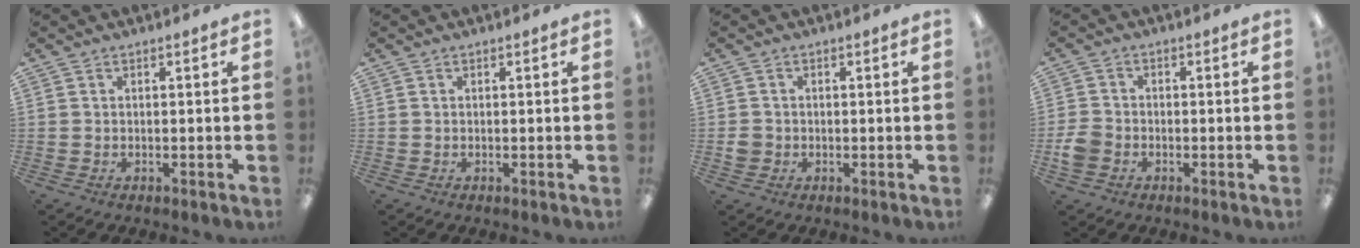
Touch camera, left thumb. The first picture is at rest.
{"total": 0.0}
{"total": 2.6, "force": [-0.5, 2.6, 0.4], "torque": [0.001, 0.000, -0.012]}
{"total": 4.7, "force": [-1.8, 3.8, 2.1], "torque": [-0.022, 0.015, -0.031]}